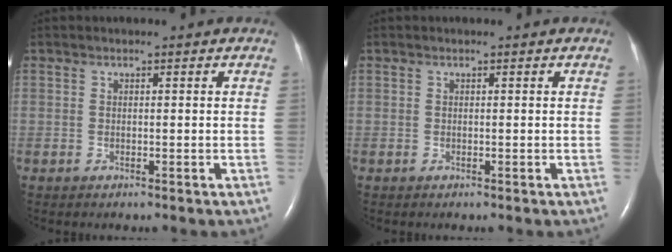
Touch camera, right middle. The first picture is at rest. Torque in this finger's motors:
{"motor_torque": [0.00, 0.00, 0.00, 0.00]}